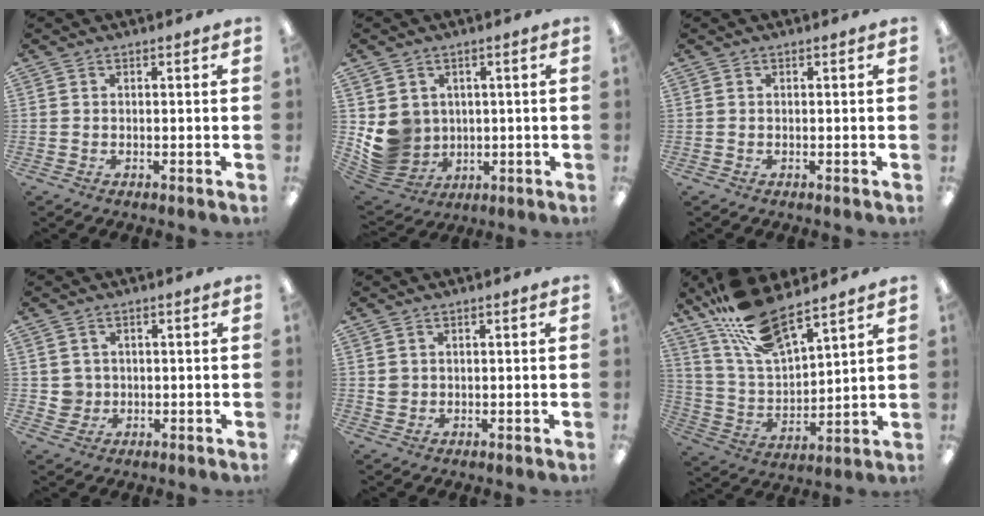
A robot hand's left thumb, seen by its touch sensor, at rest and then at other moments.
{"total": 8.7, "force": [1.0, 8.4, 2.2], "torque": [-0.068, -0.010, 0.031]}
{"total": 0.0}
{"total": 3.3, "force": [0.9, 3.2, 0.0], "torque": [-0.003, 0.004, 0.015]}
{"total": 2.0, "force": [0.9, 1.7, 0.5], "torque": [-0.012, 0.003, 0.017]}
{"total": 16.5, "force": [13.1, 5.1, 8.7], "torque": [-0.191, -0.065, 0.235]}